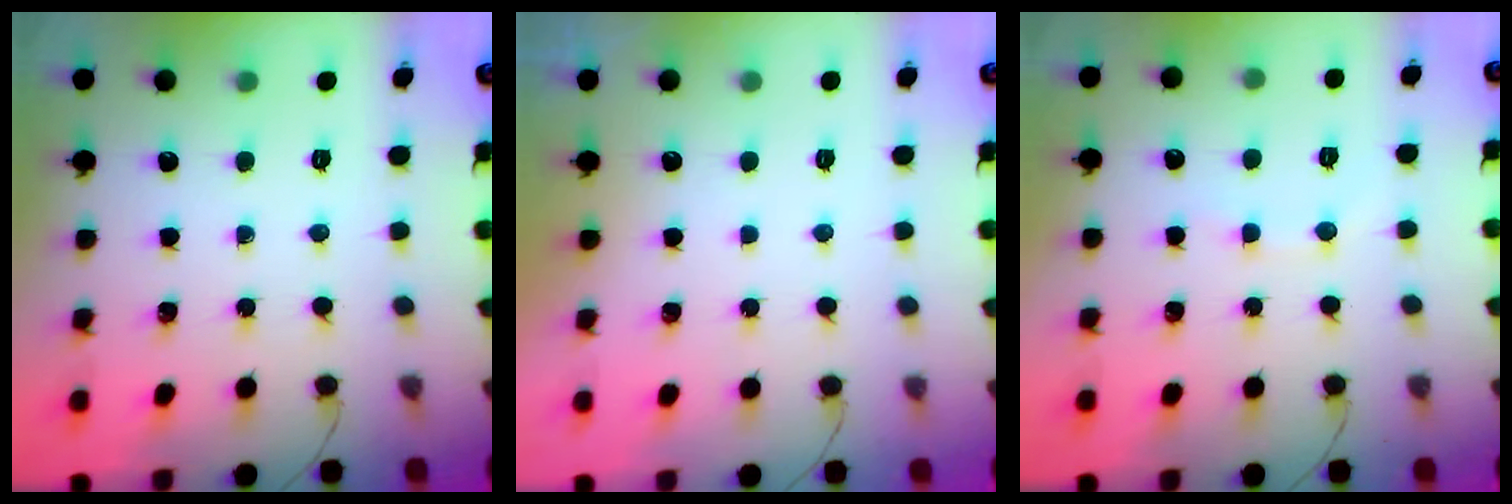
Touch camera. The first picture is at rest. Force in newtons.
{"total": 3.0, "press": 3.0, "slide": 0.1}
{"total": 3.9, "press": 3.7, "slide": 1.0}